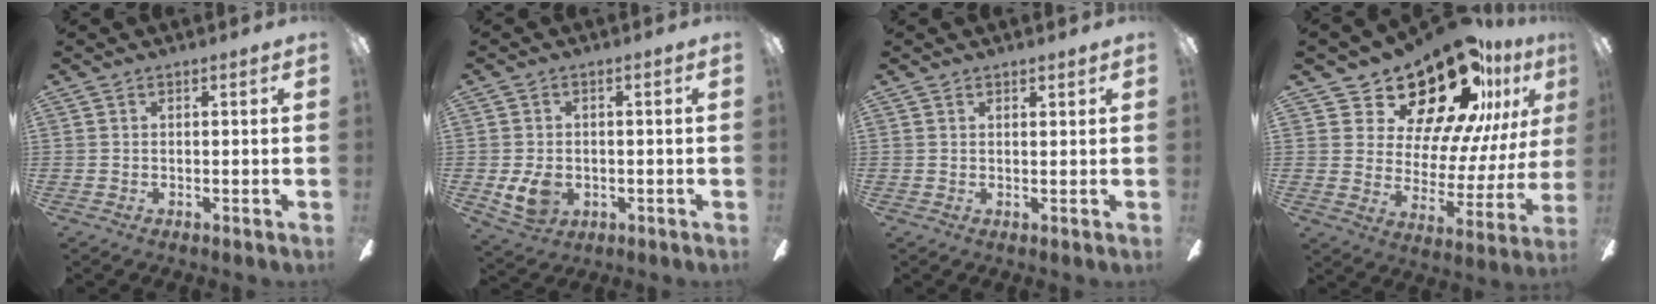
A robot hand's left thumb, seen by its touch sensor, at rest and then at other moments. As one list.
[{"total": 6.3, "force": [-1.1, 4.9, 3.8], "torque": [-0.074, 0.001, -0.021]}, {"total": 1.1, "force": [1.1, 0.3, 0.2], "torque": [0.004, -0.003, 0.019]}, {"total": 23.1, "force": [17.9, 8.9, 11.6], "torque": [-0.180, -0.125, 0.310]}]